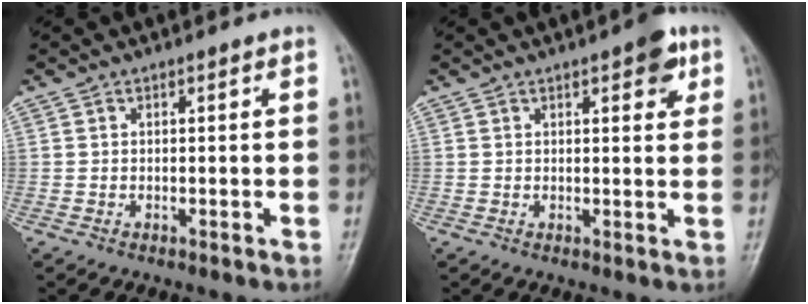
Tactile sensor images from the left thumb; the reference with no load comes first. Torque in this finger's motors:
{"motor_torque": [1.42, 1.05, 0.53, -0.20, 0.00]}